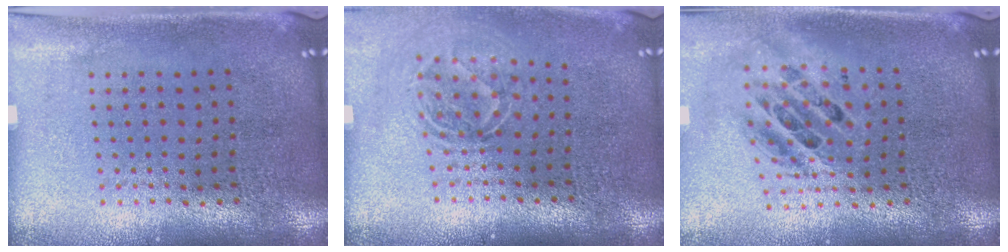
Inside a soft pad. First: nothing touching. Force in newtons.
{"total": 1.5, "press": 1.1, "slide": 1.0}
{"total": 1.8, "press": 1.4, "slide": 1.1}